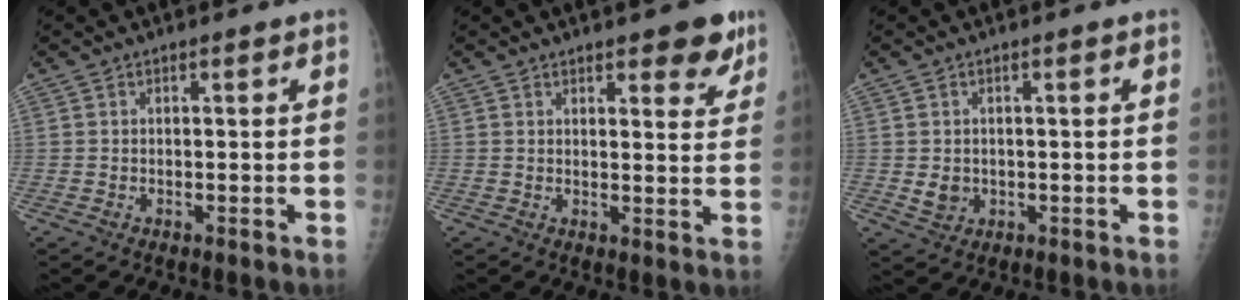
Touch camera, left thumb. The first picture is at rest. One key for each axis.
{"total": 6.7, "fx": 4.4, "fy": 2.4, "fz": 4.5, "tx": -0.029, "ty": -0.023, "tz": 0.053}
{"total": 2.9, "fx": -0.1, "fy": 2.5, "fz": 1.4, "tx": -0.017, "ty": -0.002, "tz": 0.008}